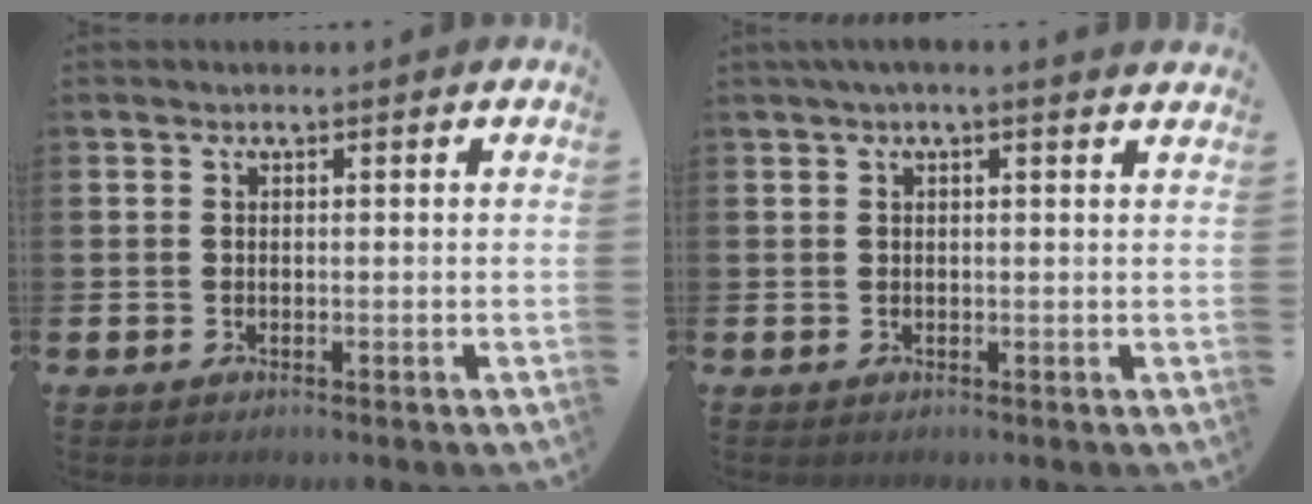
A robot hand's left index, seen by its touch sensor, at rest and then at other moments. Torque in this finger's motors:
{"motor_torque": [1.07, -1.07, 0.69, 0.21]}